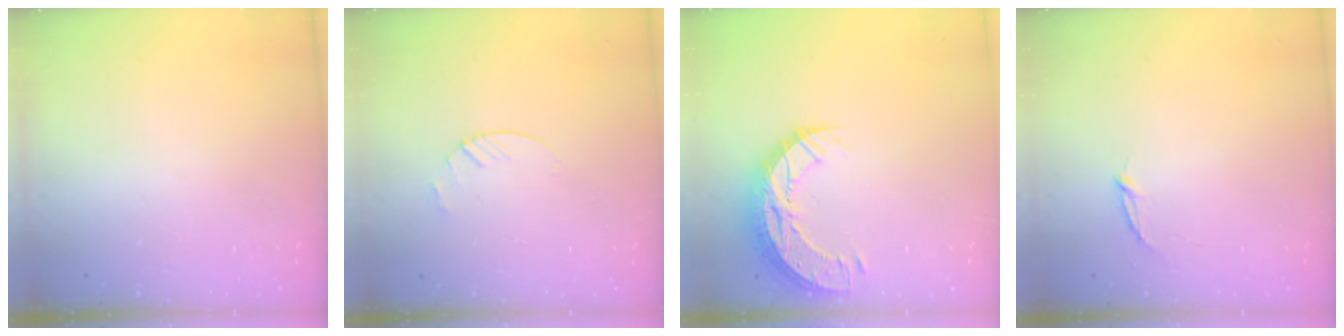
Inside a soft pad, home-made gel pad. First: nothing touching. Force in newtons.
{"total": 3.0, "press": 2.9, "slide": 0.3}
{"total": 11.7, "press": 11.7, "slide": 0.8}
{"total": 2.8, "press": 2.8, "slide": 0.3}